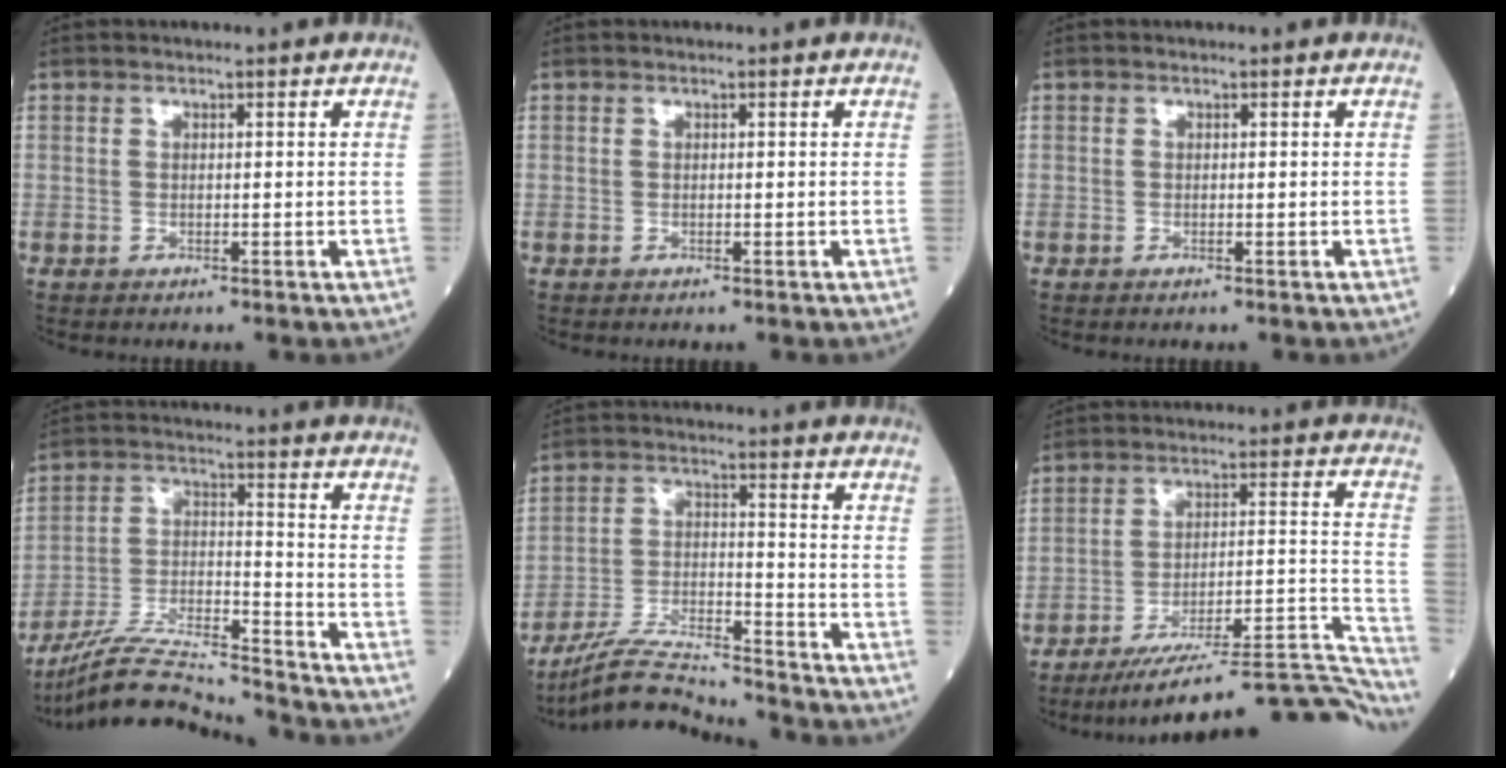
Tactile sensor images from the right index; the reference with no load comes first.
{"total": 0.0}
{"total": 0.0}
{"total": 13.7, "force": [-13.2, -1.1, 3.6], "torque": [-0.070, 0.007, -0.242]}
{"total": 10.6, "force": [-10.3, -0.8, 2.3], "torque": [-0.047, -0.002, -0.190]}
{"total": 24.8, "force": [-22.7, 1.0, 9.9], "torque": [-0.051, 0.025, -0.312]}